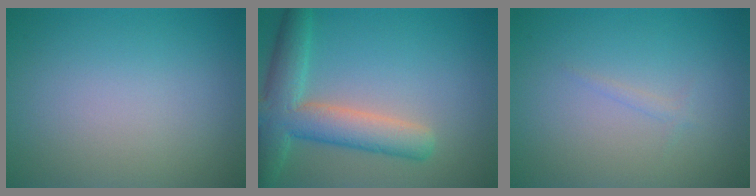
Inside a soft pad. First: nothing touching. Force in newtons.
{"total": 6.5, "press": 6.5, "slide": 0.3}
{"total": 0.6, "press": 0.6, "slide": 0.0}